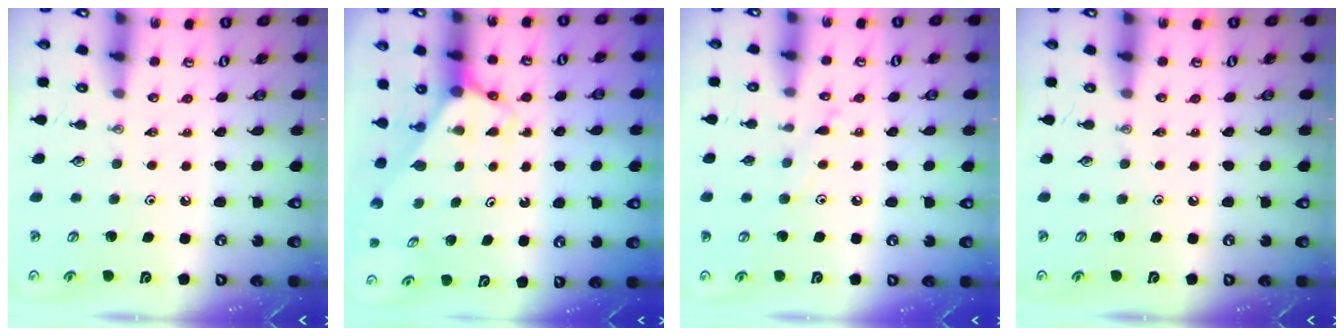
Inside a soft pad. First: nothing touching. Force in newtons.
{"total": 2.5, "press": 2.5, "slide": 0.2}
{"total": 6.5, "press": 6.5, "slide": 0.4}
{"total": 0.0}